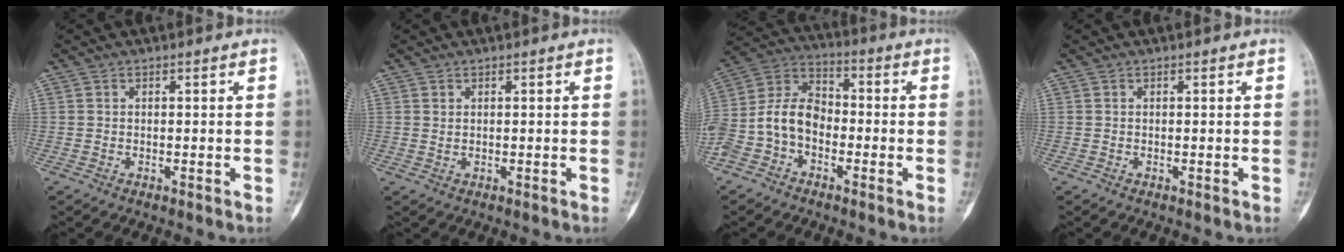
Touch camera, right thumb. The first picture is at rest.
{"total": 0.5, "force": [0.3, 0.2, 0.3], "torque": [-0.004, 0.001, 0.007]}
{"total": 12.3, "force": [-3.7, 8.8, 7.7], "torque": [-0.149, 0.049, -0.081]}
{"total": 0.0}